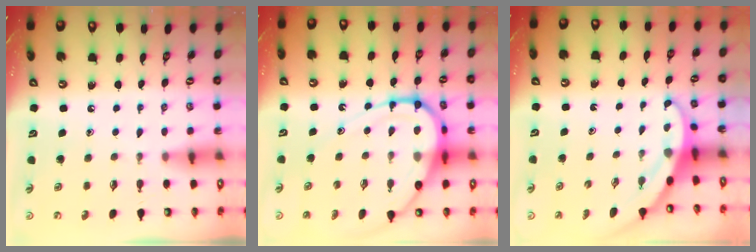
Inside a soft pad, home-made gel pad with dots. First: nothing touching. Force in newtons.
{"total": 16.9, "press": 16.8, "slide": 1.8}
{"total": 3.2, "press": 3.2, "slide": 0.2}